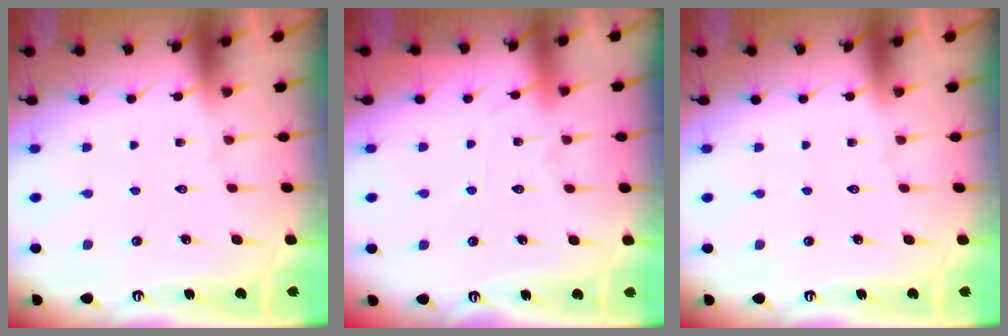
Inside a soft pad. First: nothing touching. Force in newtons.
{"total": 4.8, "press": 4.7, "slide": 0.6}
{"total": 0.0}